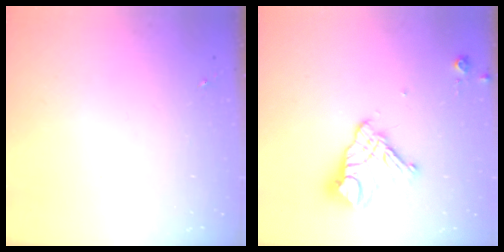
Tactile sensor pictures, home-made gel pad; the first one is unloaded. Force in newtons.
{"total": 14.6, "press": 14.5, "slide": 1.4}